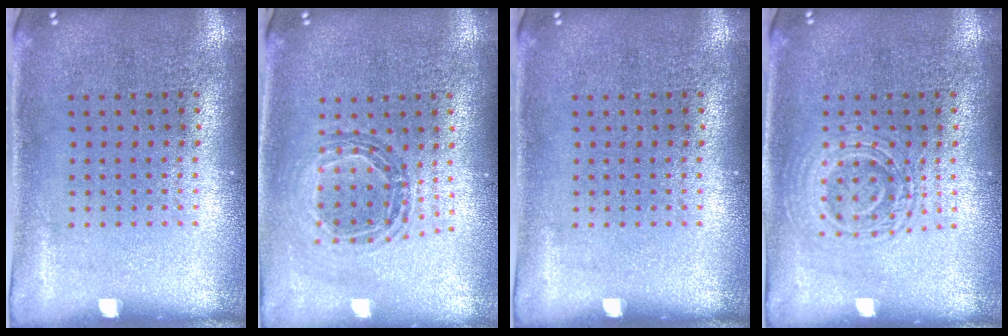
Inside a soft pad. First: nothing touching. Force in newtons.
{"total": 0.8, "press": 0.8, "slide": 0.1}
{"total": 0.0}
{"total": 2.7, "press": 2.7, "slide": 0.5}